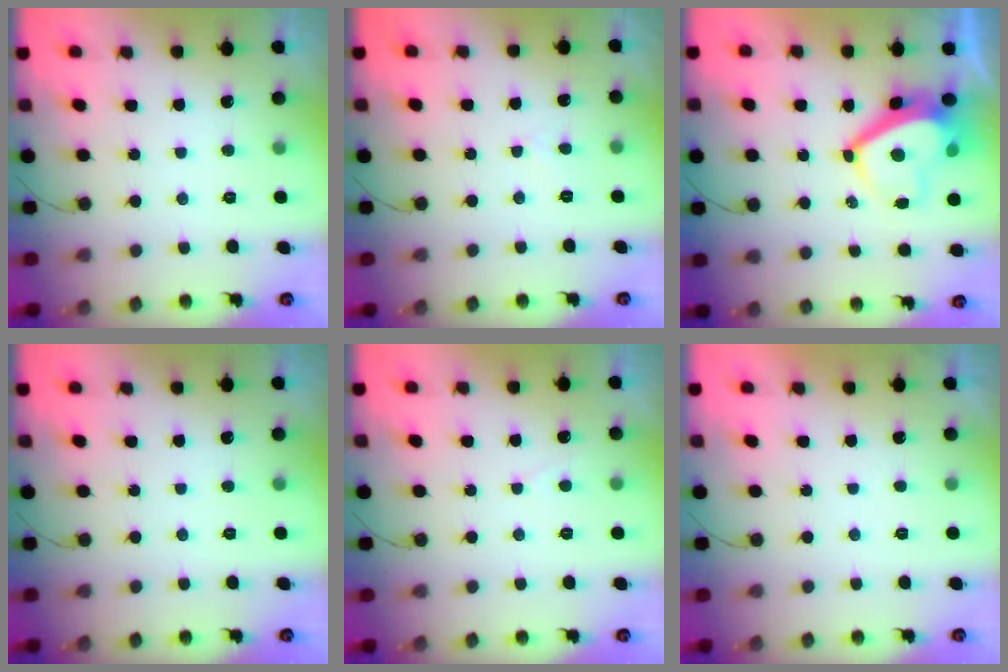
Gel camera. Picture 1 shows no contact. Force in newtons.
{"total": 2.1, "press": 2.1, "slide": 0.2}
{"total": 6.8, "press": 6.8, "slide": 1.1}
{"total": 0.0}
{"total": 2.1, "press": 2.1, "slide": 0.4}
{"total": 2.3, "press": 2.3, "slide": 0.3}